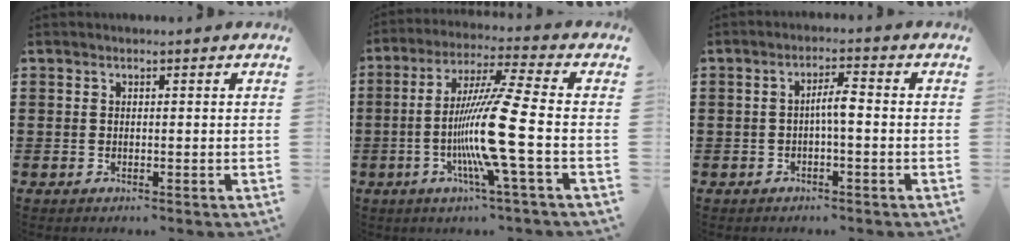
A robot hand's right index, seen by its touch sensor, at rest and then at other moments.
{"total": 13.1, "force": [-3.2, -0.7, 12.7], "torque": [-0.259, -0.019, -0.074]}
{"total": 3.2, "force": [-0.5, 0.5, 3.1], "torque": [-0.059, 0.005, -0.012]}